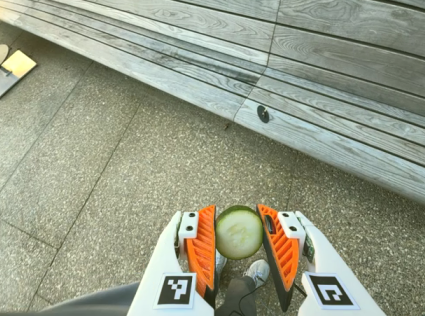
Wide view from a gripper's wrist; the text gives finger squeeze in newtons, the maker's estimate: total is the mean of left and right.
{"total": 12.9, "left": 13.0, "right": 12.8}